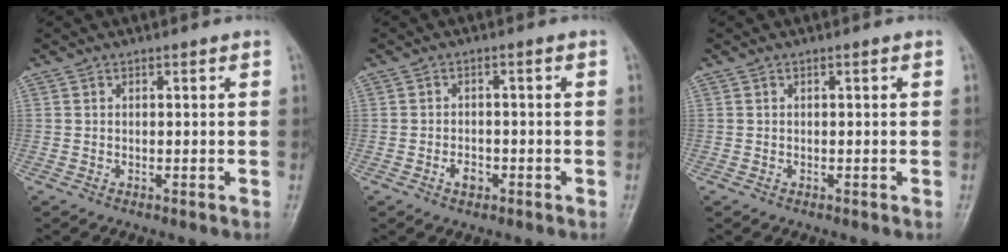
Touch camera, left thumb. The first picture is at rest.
{"total": 2.7, "force": [-1.3, 1.7, 1.6], "torque": [-0.023, 0.011, -0.021]}
{"total": 0.0}